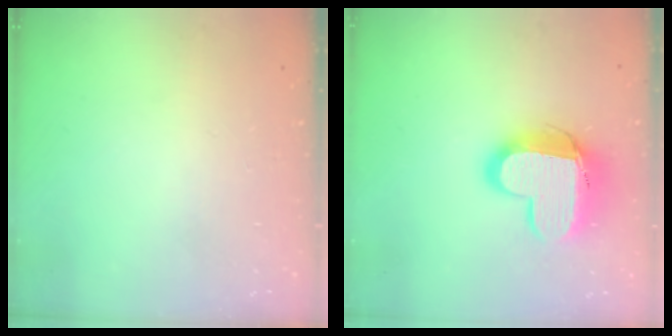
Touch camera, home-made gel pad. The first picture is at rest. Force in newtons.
{"total": 14.3, "press": 14.3, "slide": 1.2}